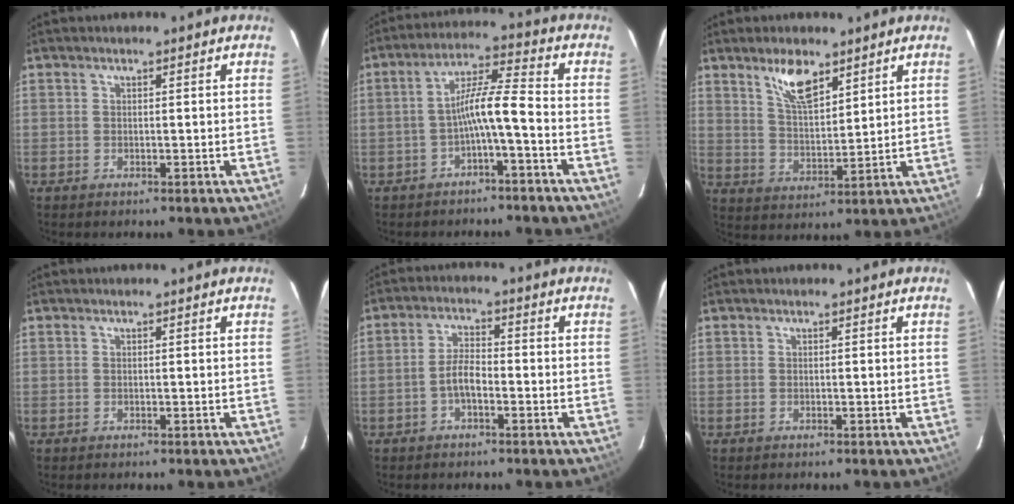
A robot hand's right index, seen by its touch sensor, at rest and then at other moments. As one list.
[{"total": 6.7, "force": [-2.8, 0.1, 6.1], "torque": [-0.129, 0.016, -0.049]}, {"total": 8.4, "force": [5.5, 3.2, 5.5], "torque": [-0.095, 0.001, 0.109]}, {"total": 0.0}, {"total": 4.0, "force": [-1.8, 1.5, 3.2], "torque": [-0.069, 0.011, -0.035]}, {"total": 0.0}]